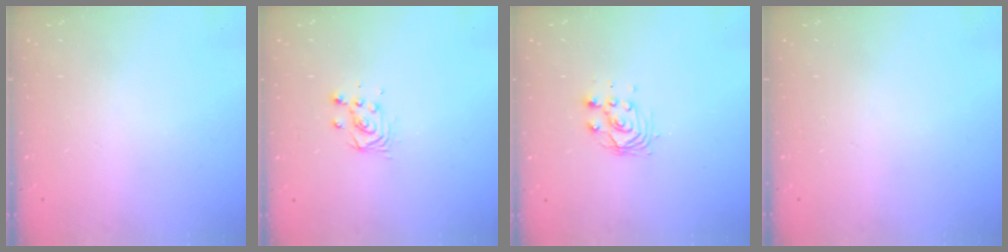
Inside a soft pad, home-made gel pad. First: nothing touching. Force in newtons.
{"total": 3.7, "press": 3.7, "slide": 0.3}
{"total": 5.0, "press": 5.0, "slide": 0.2}
{"total": 0.0}